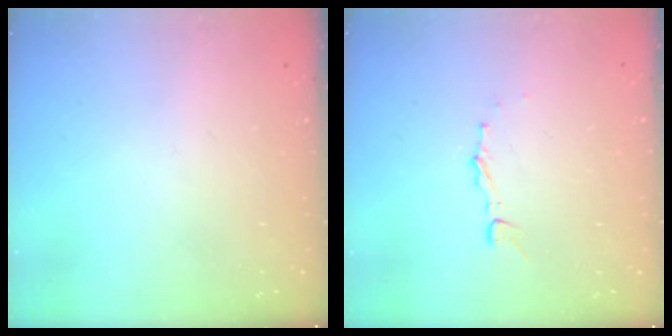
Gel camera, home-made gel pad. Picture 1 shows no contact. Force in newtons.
{"total": 2.9, "press": 2.9, "slide": 0.3}